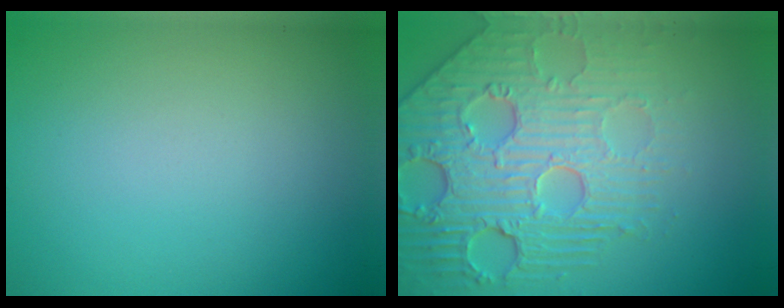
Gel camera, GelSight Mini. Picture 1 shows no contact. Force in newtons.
{"total": 8.1, "press": 6.1, "slide": 5.4}